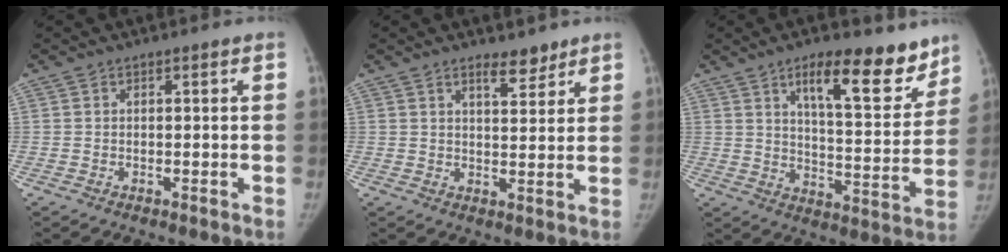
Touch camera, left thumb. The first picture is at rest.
{"total": 4.4, "force": [3.4, 1.7, 2.2], "torque": [-0.018, -0.026, 0.054]}
{"total": 16.5, "force": [10.7, 5.6, 11.2], "torque": [-0.111, -0.069, 0.165]}